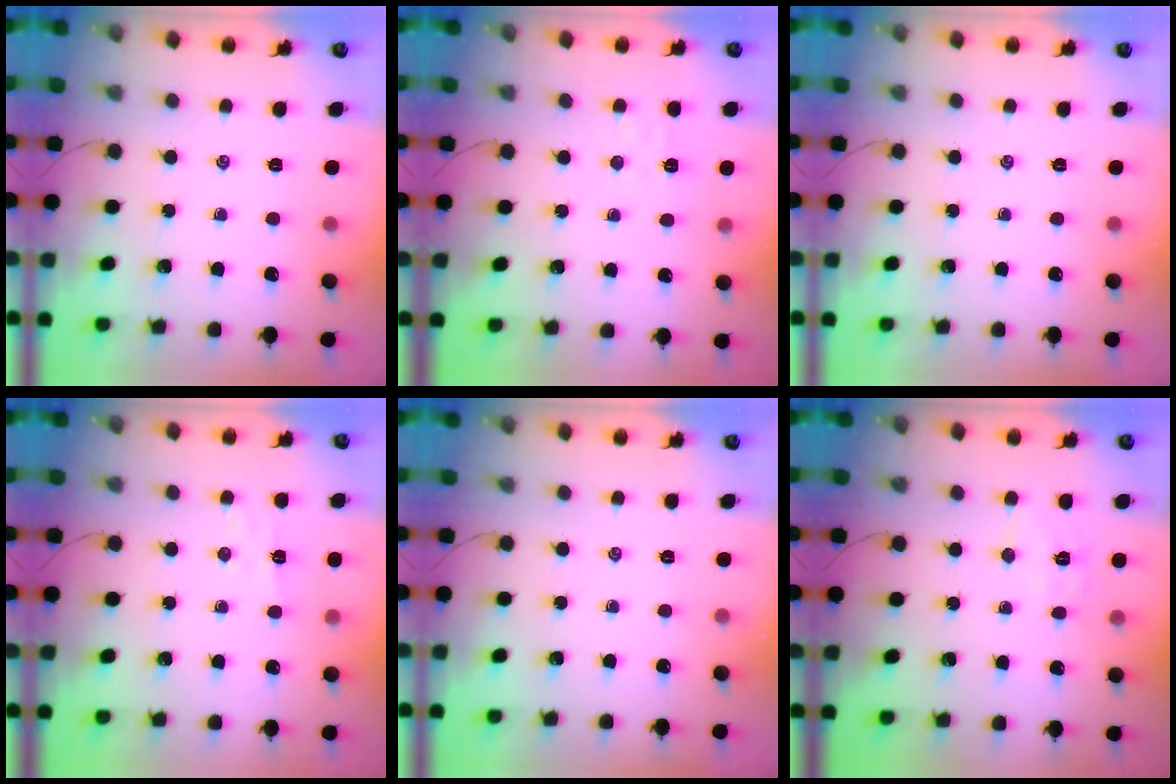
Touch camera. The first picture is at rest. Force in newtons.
{"total": 4.5, "press": 4.4, "slide": 0.9}
{"total": 0.0}
{"total": 4.4, "press": 4.3, "slide": 1.2}
{"total": 0.0}
{"total": 6.3, "press": 6.1, "slide": 1.3}